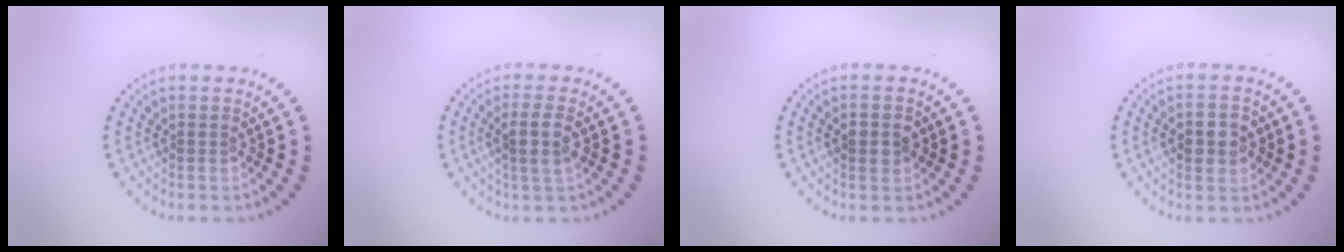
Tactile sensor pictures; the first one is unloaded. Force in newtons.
{"total": 2.6, "press": 2.3, "slide": 1.1}
{"total": 2.3, "press": 2.3, "slide": 0.1}
{"total": 3.6, "press": 3.6, "slide": 0.1}